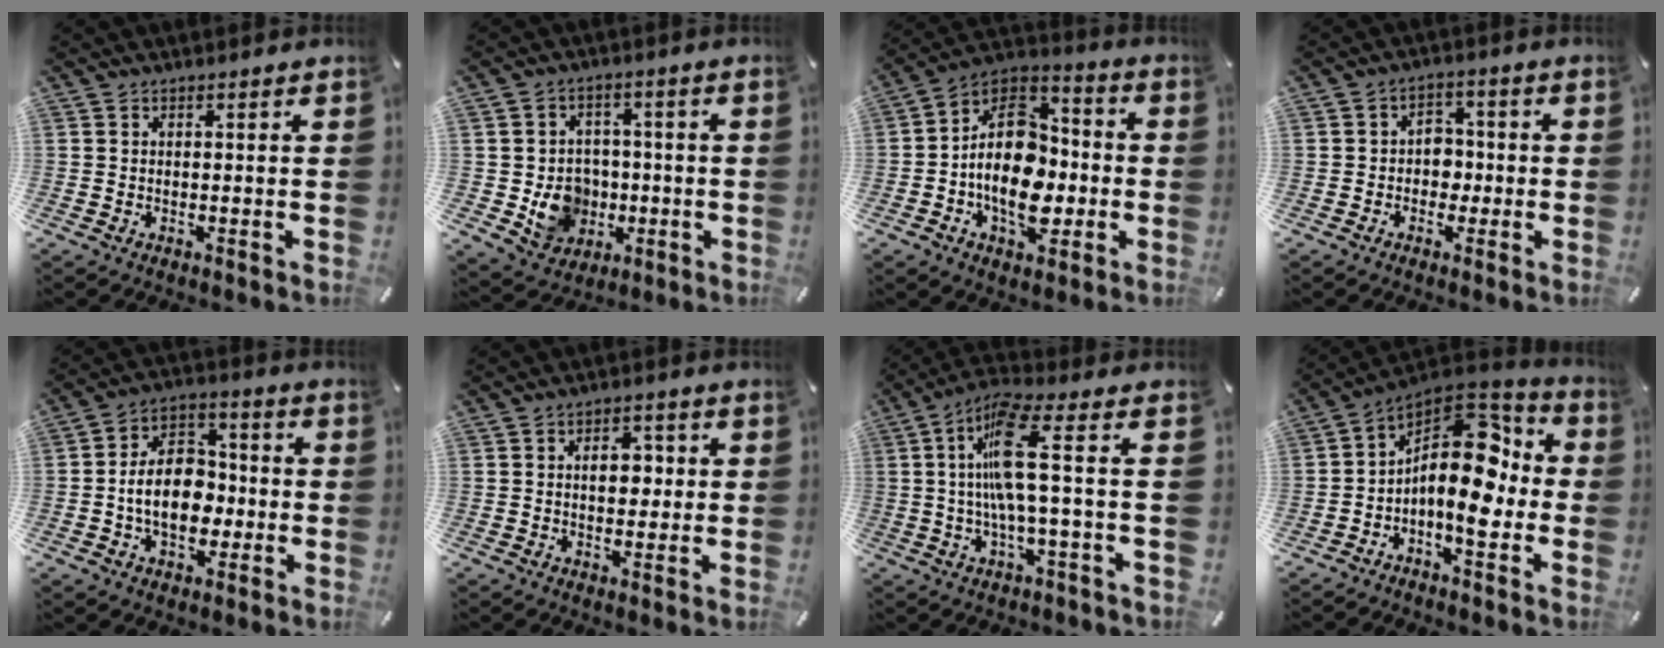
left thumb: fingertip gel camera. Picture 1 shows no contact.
{"total": 10.4, "force": [-2.0, 9.6, 3.6], "torque": [-0.068, 0.015, -0.024]}
{"total": 18.4, "force": [-3.5, 12.4, 13.1], "torque": [-0.239, 0.012, -0.062]}
{"total": 5.1, "force": [-1.0, 4.4, 2.2], "torque": [-0.031, 0.010, -0.022]}
{"total": 12.1, "force": [-2.3, 8.9, 8.0], "torque": [-0.141, 0.016, -0.041]}
{"total": 6.2, "force": [0.6, 4.1, 4.6], "torque": [-0.053, -0.004, 0.000]}
{"total": 12.5, "force": [0.8, 1.3, 12.4], "torque": [-0.260, -0.011, 0.003]}
{"total": 15.3, "force": [-0.6, 8.4, 12.8], "torque": [-0.188, -0.012, -0.012]}